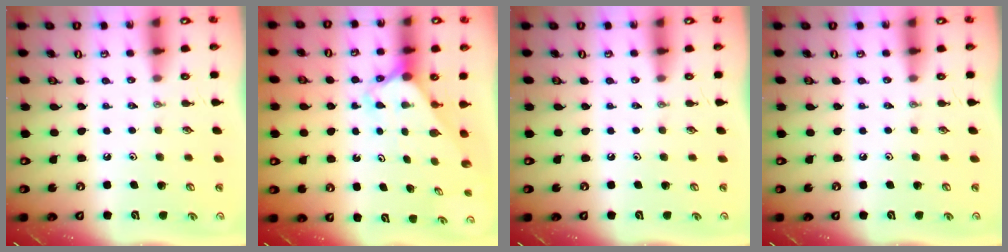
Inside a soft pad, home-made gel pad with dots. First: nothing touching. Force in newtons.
{"total": 2.3, "press": 2.3, "slide": 0.2}
{"total": 0.0}
{"total": 0.0}